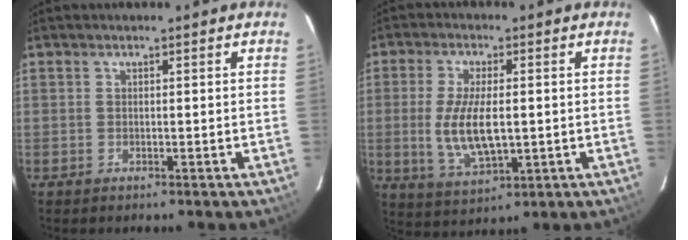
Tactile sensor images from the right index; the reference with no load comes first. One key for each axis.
{"total": 10.5, "fx": -0.6, "fy": 4.3, "fz": 9.6, "tx": -0.193, "ty": -0.011, "tz": -0.004}